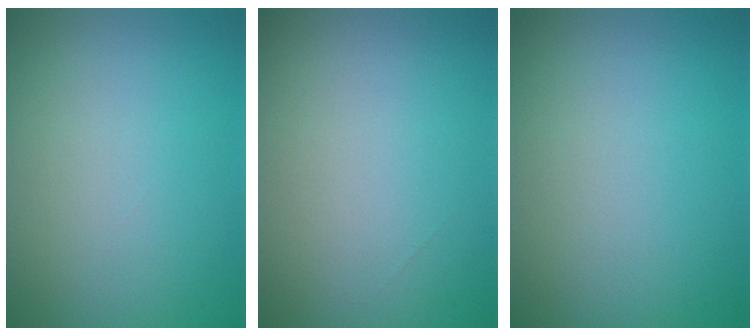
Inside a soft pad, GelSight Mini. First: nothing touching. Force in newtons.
{"total": 0.0}
{"total": 0.0}